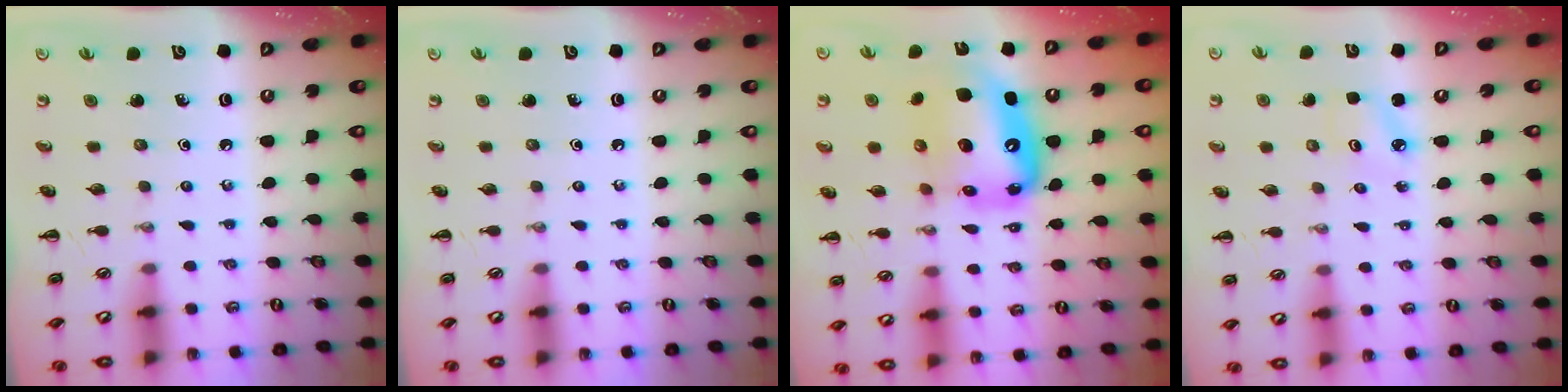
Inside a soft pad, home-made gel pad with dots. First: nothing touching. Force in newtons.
{"total": 0.0}
{"total": 16.3, "press": 15.7, "slide": 4.4}
{"total": 2.5, "press": 2.4, "slide": 0.6}